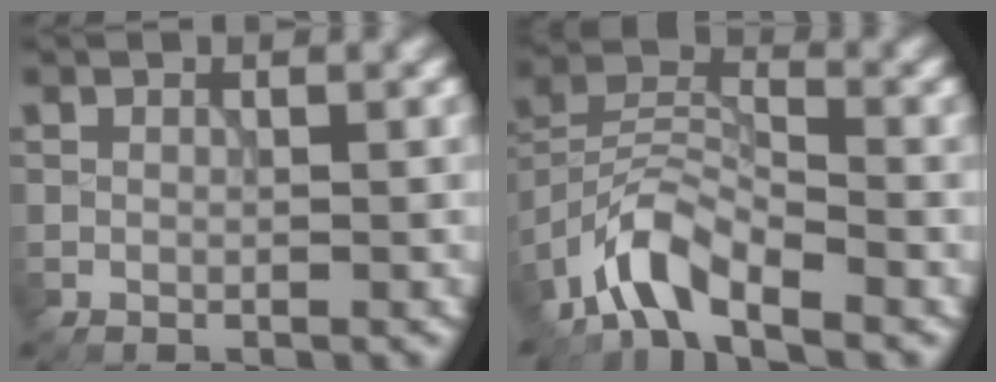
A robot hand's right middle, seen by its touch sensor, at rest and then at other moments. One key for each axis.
{"total": 5.4, "fx": -4.3, "fy": 1.6, "fz": 2.8, "tx": -0.048, "ty": 0.007, "tz": -0.093}